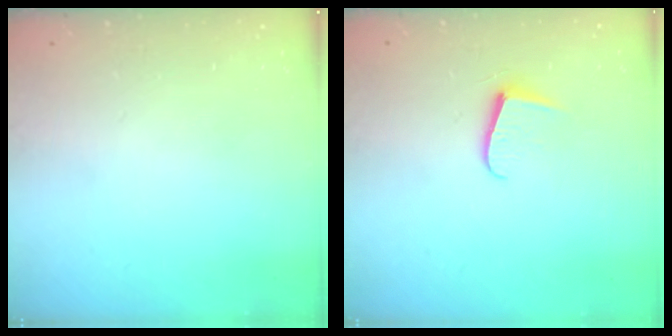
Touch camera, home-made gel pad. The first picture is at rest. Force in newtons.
{"total": 5.9, "press": 5.9, "slide": 0.6}